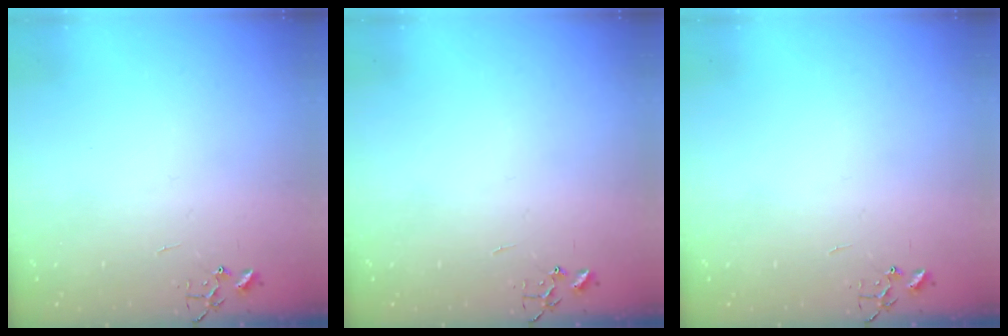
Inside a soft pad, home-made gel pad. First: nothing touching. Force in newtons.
{"total": 0.0}
{"total": 0.0}